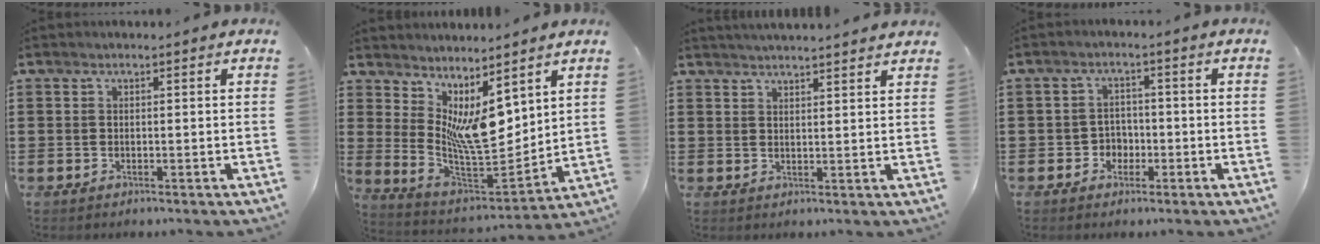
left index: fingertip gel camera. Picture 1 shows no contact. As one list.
[{"total": 8.7, "force": [4.1, 3.5, 6.8], "torque": [-0.138, -0.031, 0.078]}, {"total": 2.5, "force": [2.4, -0.4, 0.2], "torque": [-0.010, -0.009, 0.046]}, {"total": 2.8, "force": [-1.3, 2.2, 0.9], "torque": [-0.026, 0.005, -0.031]}]